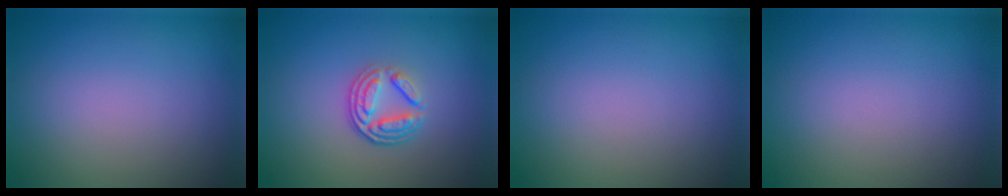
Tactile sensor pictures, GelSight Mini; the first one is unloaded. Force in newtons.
{"total": 3.8, "press": 2.7, "slide": 2.6}
{"total": 0.0}
{"total": 0.0}